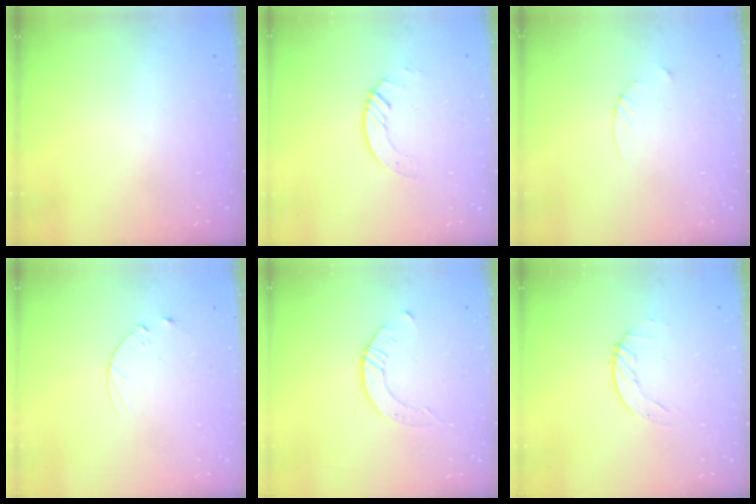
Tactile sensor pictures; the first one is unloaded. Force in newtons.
{"total": 2.8, "press": 2.8, "slide": 0.3}
{"total": 2.7, "press": 2.7, "slide": 0.3}
{"total": 3.6, "press": 3.6, "slide": 0.5}
{"total": 2.6, "press": 2.6, "slide": 0.3}
{"total": 1.2, "press": 1.2, "slide": 0.2}